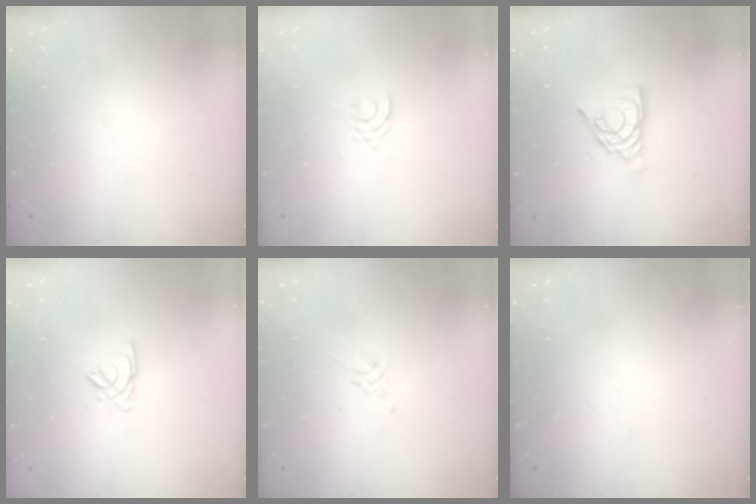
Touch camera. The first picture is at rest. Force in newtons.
{"total": 2.5, "press": 2.5, "slide": 0.4}
{"total": 9.0, "press": 8.9, "slide": 1.3}
{"total": 2.6, "press": 2.6, "slide": 0.1}
{"total": 2.1, "press": 2.0, "slide": 0.5}
{"total": 0.0}